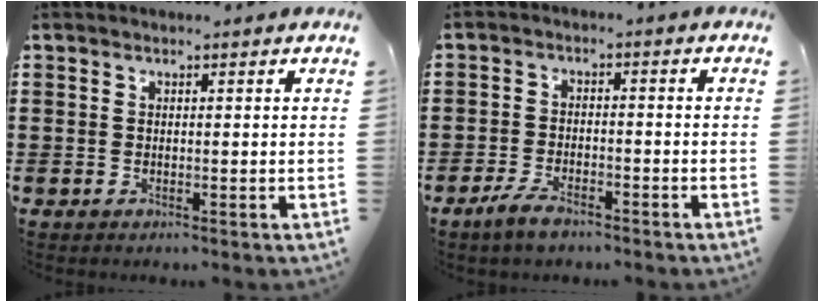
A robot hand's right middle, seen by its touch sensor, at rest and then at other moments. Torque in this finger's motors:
{"motor_torque": [2.14, 0.00, 0.06, 0.03]}